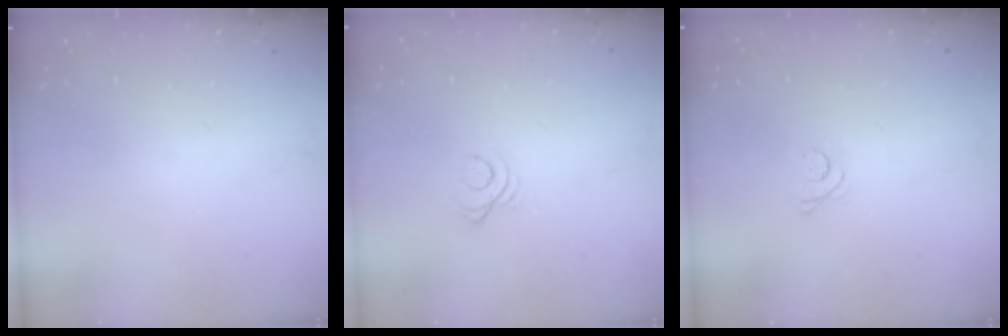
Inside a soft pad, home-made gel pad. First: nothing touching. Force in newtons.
{"total": 3.1, "press": 3.1, "slide": 0.4}
{"total": 2.8, "press": 2.8, "slide": 0.4}